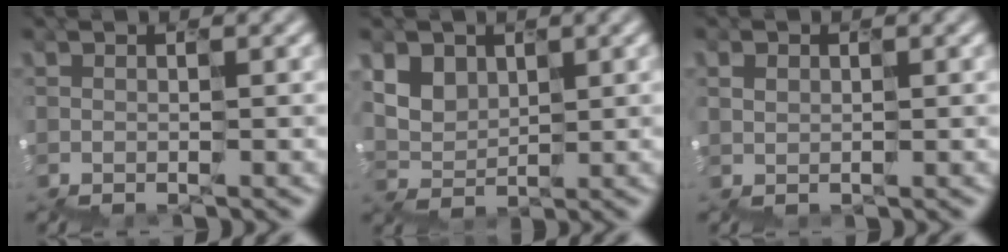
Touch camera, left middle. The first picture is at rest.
{"total": 2.9, "force": [2.1, 1.1, -1.6], "torque": [-0.002, 0.001, 0.038]}
{"total": 1.1, "force": [0.4, 0.0, -1.0], "torque": [-0.009, 0.003, 0.010]}